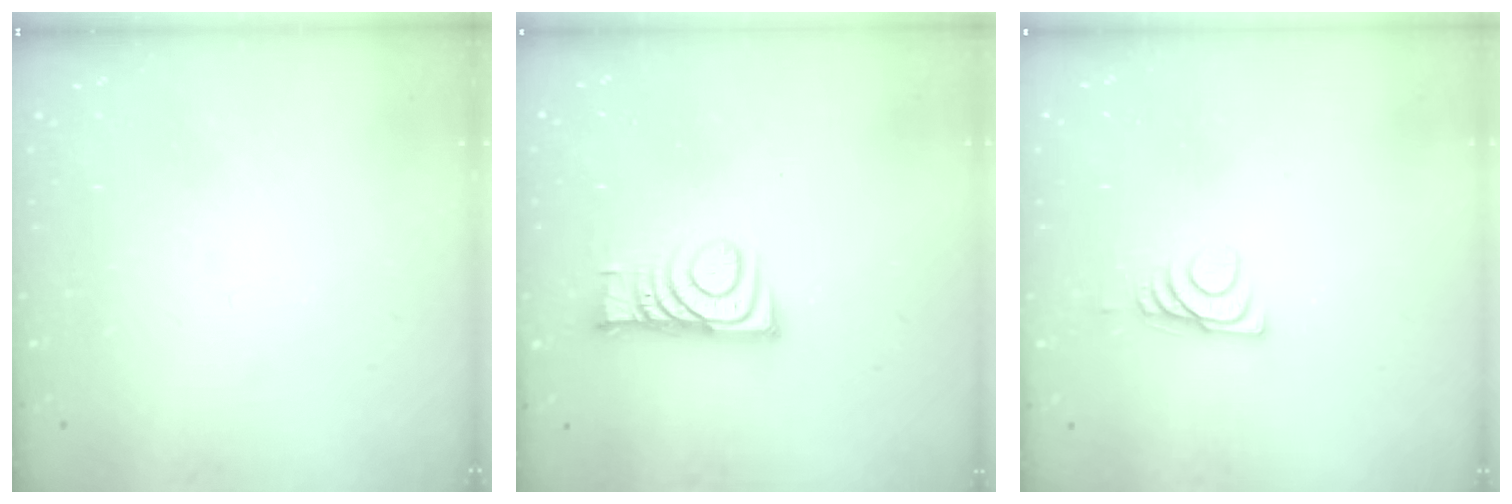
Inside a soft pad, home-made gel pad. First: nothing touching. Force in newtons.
{"total": 8.8, "press": 8.8, "slide": 0.1}
{"total": 6.6, "press": 6.6, "slide": 0.9}